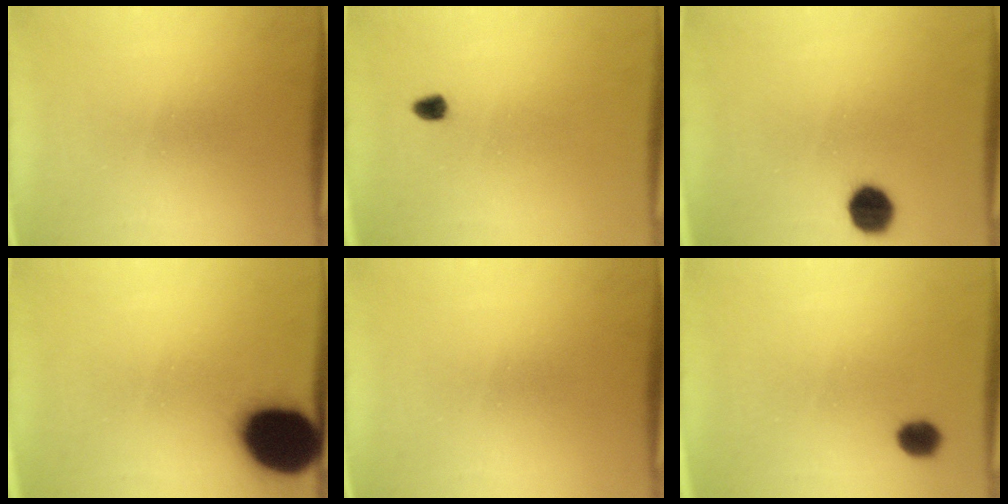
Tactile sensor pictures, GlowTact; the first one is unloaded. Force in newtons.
{"total": 1.5}
{"total": 7.2}
{"total": 20.5}
{"total": 0.0}
{"total": 3.5}